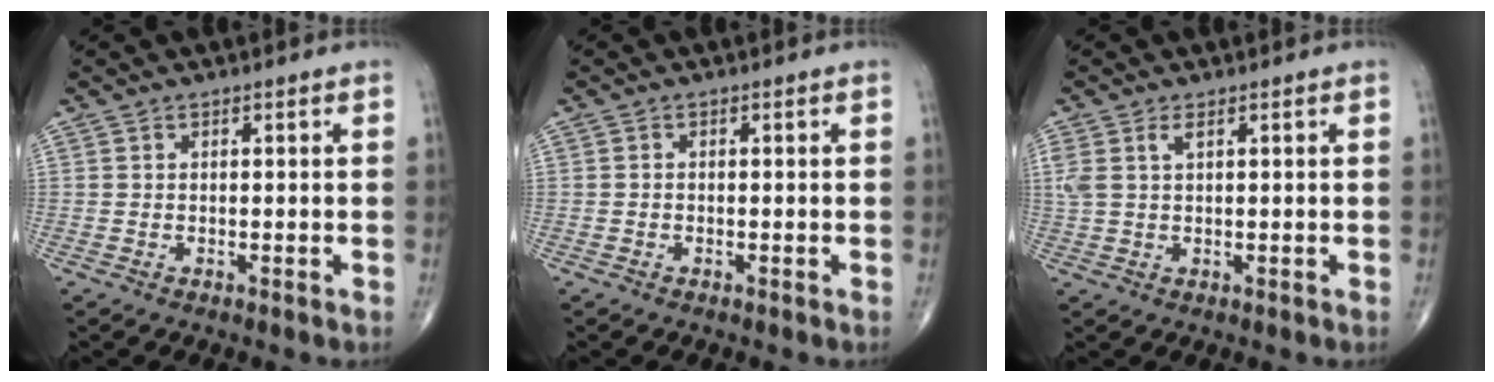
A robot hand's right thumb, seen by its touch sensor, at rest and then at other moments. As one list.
[{"total": 0.0}, {"total": 3.6, "force": [1.5, 1.6, 2.8], "torque": [-0.079, 0.011, 0.038]}]